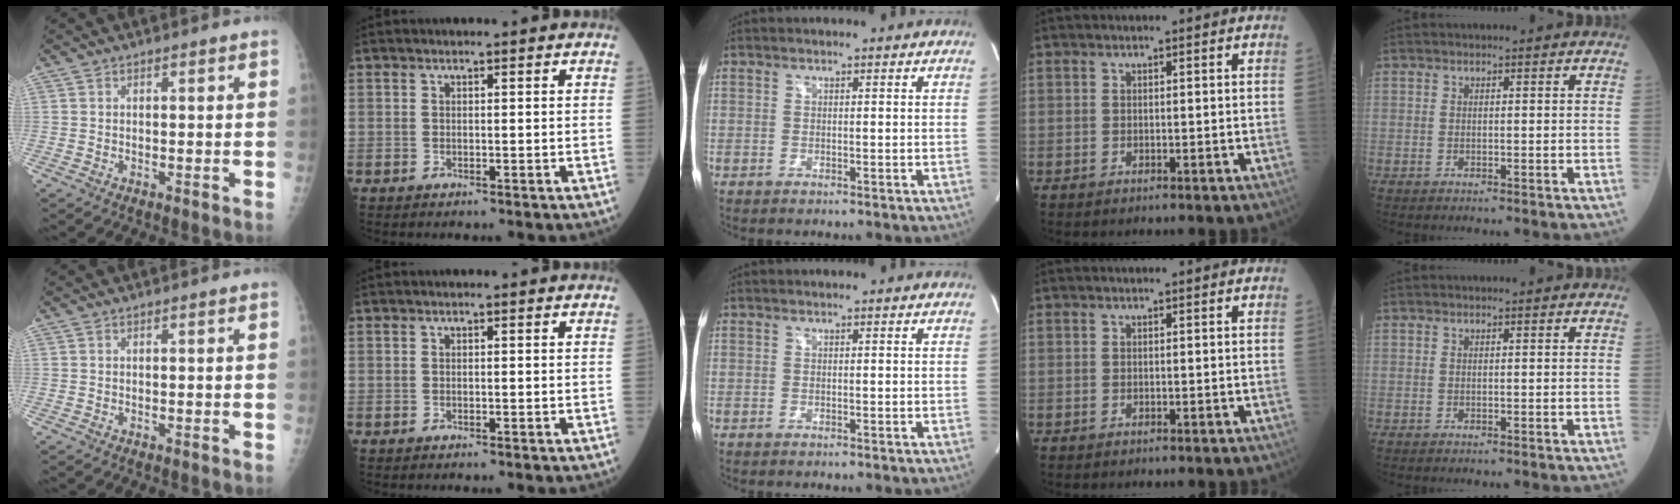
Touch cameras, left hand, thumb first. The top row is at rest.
{}